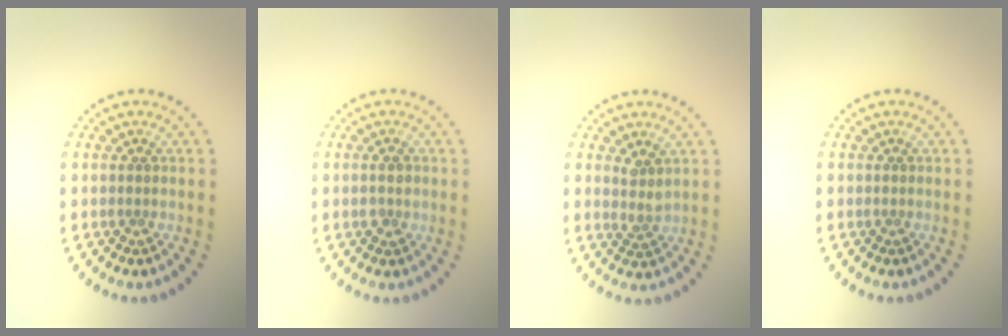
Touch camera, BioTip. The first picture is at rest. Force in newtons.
{"total": 1.4, "press": 1.4, "slide": 0.2}
{"total": 1.8, "press": 1.3, "slide": 1.2}
{"total": 0.0}